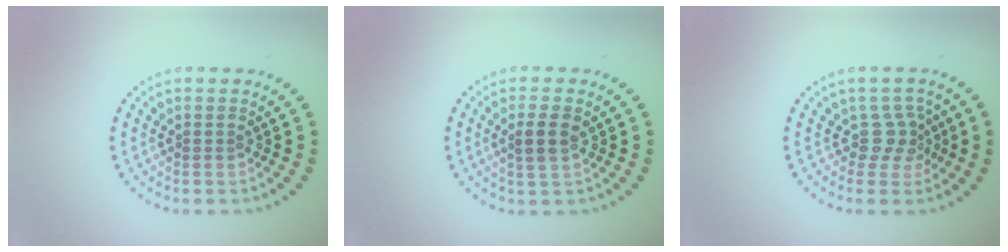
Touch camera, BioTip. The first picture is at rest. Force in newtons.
{"total": 2.4, "press": 2.3, "slide": 0.7}
{"total": 2.3, "press": 1.6, "slide": 1.6}